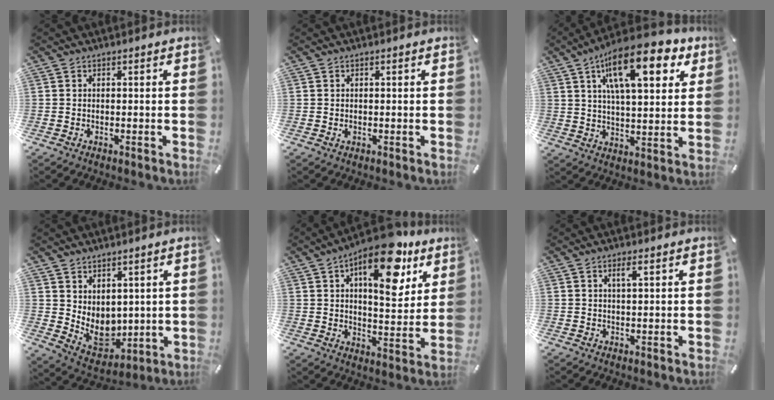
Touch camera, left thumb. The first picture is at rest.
{"total": 0.6, "force": [0.0, 0.4, 0.5], "torque": [-0.009, 0.000, -0.001]}
{"total": 19.2, "force": [9.4, 7.5, 15.0], "torque": [-0.241, -0.021, 0.148]}
{"total": 7.9, "force": [2.3, 6.7, 3.4], "torque": [-0.056, -0.036, 0.051]}
{"total": 17.1, "force": [9.5, 7.4, 12.1], "torque": [-0.165, -0.049, 0.152]}
{"total": 2.6, "force": [1.2, 0.3, 2.2], "torque": [-0.047, 0.001, 0.019]}